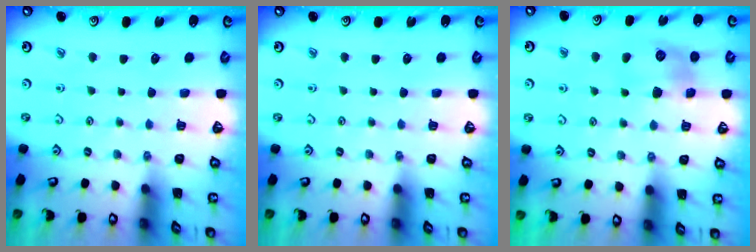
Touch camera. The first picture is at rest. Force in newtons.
{"total": 0.0}
{"total": 9.7, "press": 9.7, "slide": 0.4}